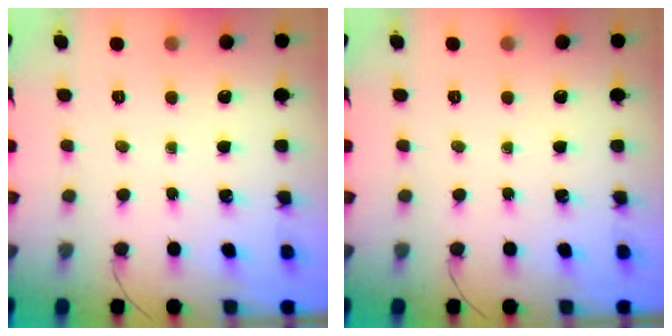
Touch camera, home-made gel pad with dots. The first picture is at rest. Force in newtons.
{"total": 0.0}